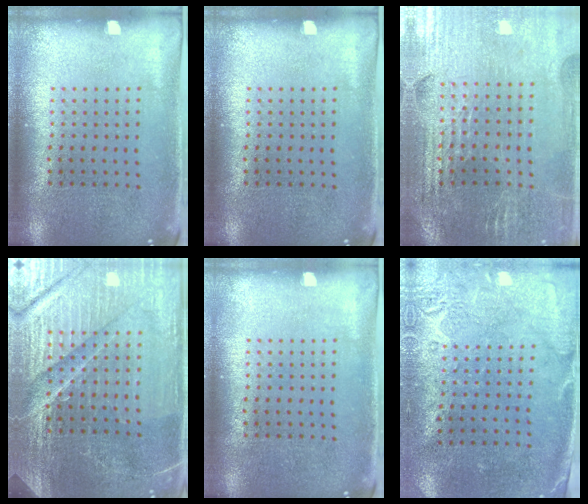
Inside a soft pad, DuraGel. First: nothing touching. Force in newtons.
{"total": 0.0}
{"total": 2.9, "press": 2.9, "slide": 0.5}
{"total": 5.5, "press": 5.0, "slide": 2.2}
{"total": 0.0}
{"total": 2.8, "press": 2.2, "slide": 1.7}